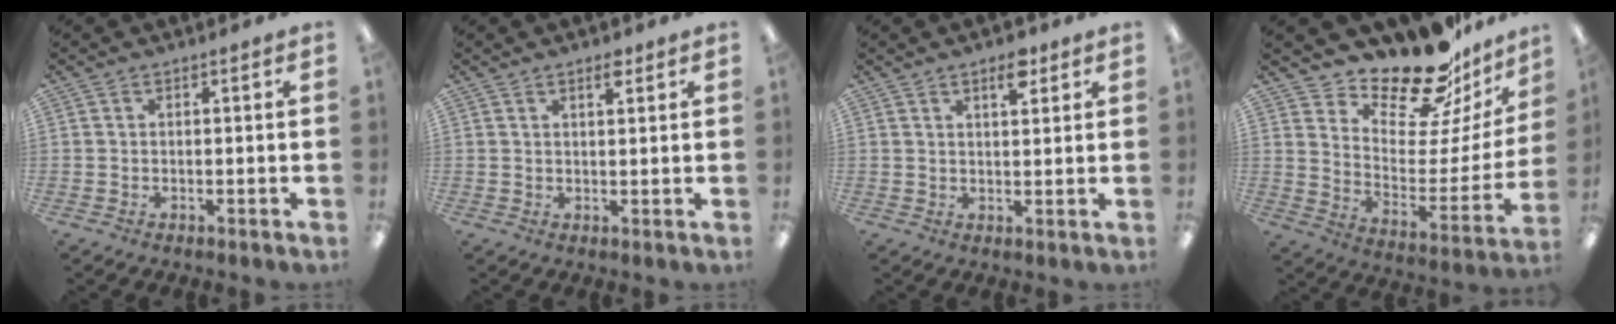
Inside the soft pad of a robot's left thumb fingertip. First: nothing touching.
{"total": 2.4, "force": [1.9, 0.7, 1.4], "torque": [-0.015, -0.007, 0.030]}
{"total": 4.8, "force": [3.1, 2.0, 3.1], "torque": [-0.029, -0.014, 0.047]}
{"total": 21.3, "force": [18.4, 6.5, 8.4], "torque": [-0.128, -0.141, 0.312]}